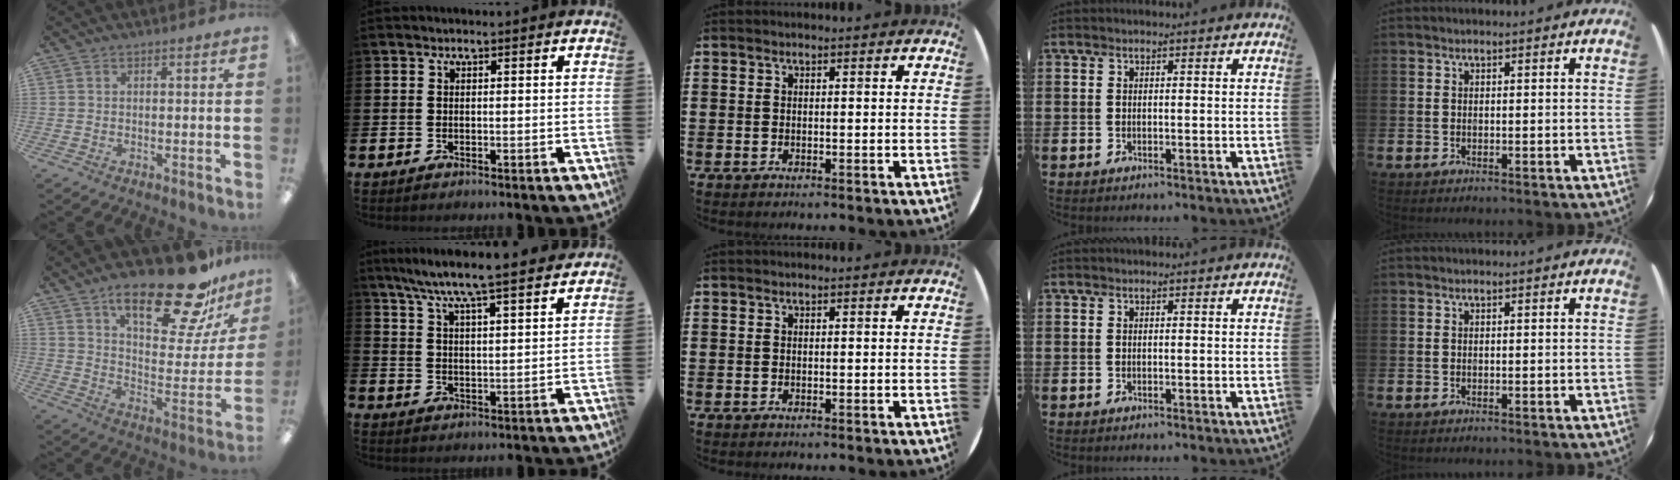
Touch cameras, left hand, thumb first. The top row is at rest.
{"thumb": {"total": 23.8, "force": [16.8, 7.8, 15.0], "torque": [-0.220, -0.108, 0.273]}, "index": {"total": 7.6, "force": [7.2, -0.3, 2.6], "torque": [-0.079, -0.041, 0.125]}}